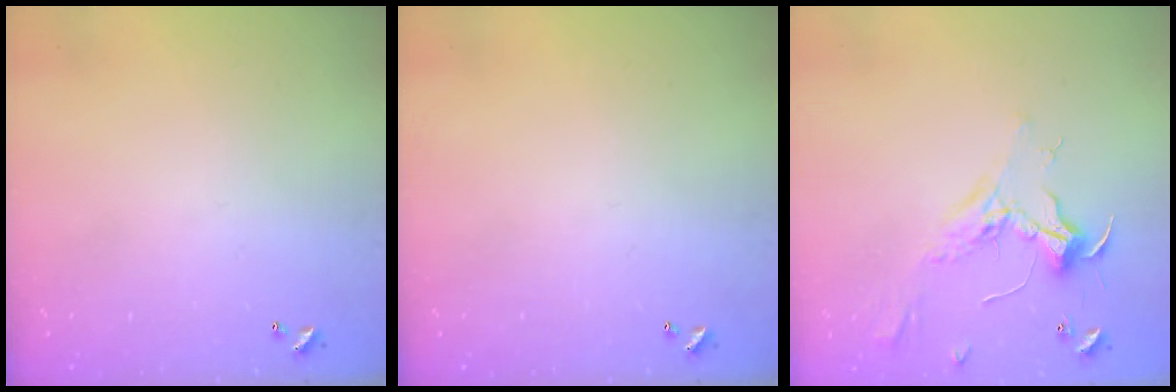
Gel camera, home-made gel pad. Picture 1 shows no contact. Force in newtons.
{"total": 0.0}
{"total": 2.4, "press": 2.2, "slide": 0.9}